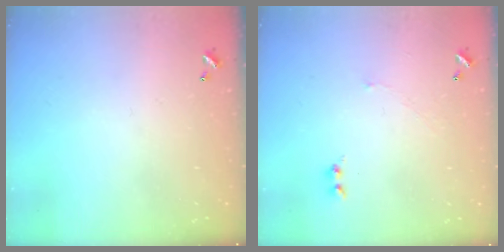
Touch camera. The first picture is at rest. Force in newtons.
{"total": 2.6, "press": 2.6, "slide": 0.6}